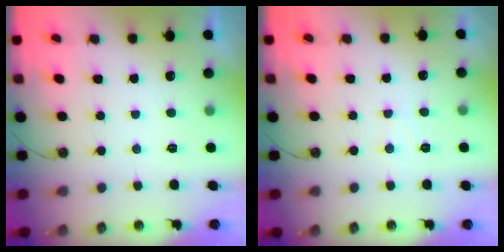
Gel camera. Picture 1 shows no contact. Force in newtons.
{"total": 4.9, "press": 4.9, "slide": 0.3}